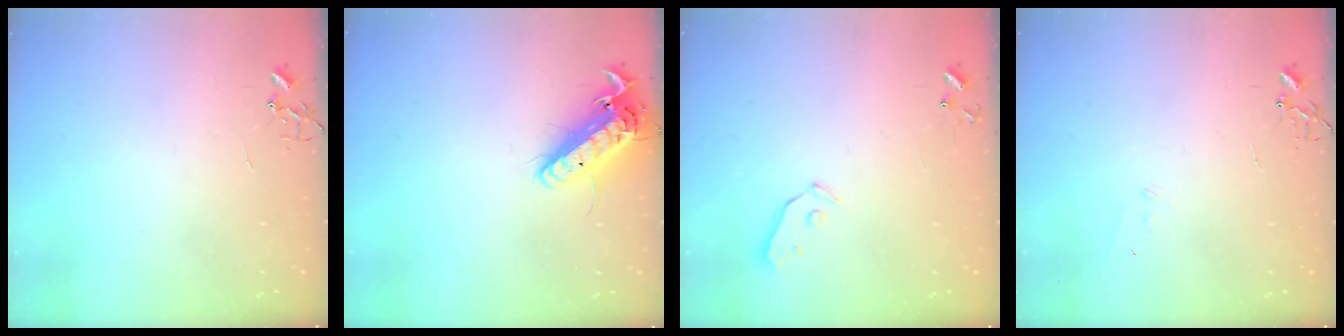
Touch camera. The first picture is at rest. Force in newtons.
{"total": 15.0, "press": 14.7, "slide": 3.0}
{"total": 3.4, "press": 3.4, "slide": 0.5}
{"total": 5.6, "press": 5.6, "slide": 0.7}